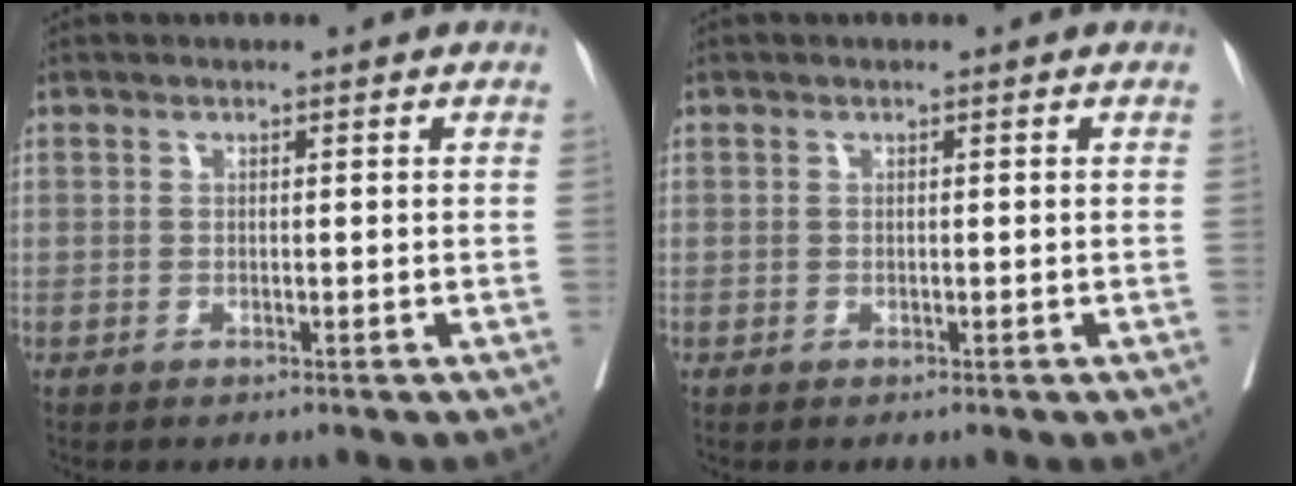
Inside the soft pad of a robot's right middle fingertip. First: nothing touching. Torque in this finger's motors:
{"motor_torque": [0.03, -0.04, -0.03, -0.01]}